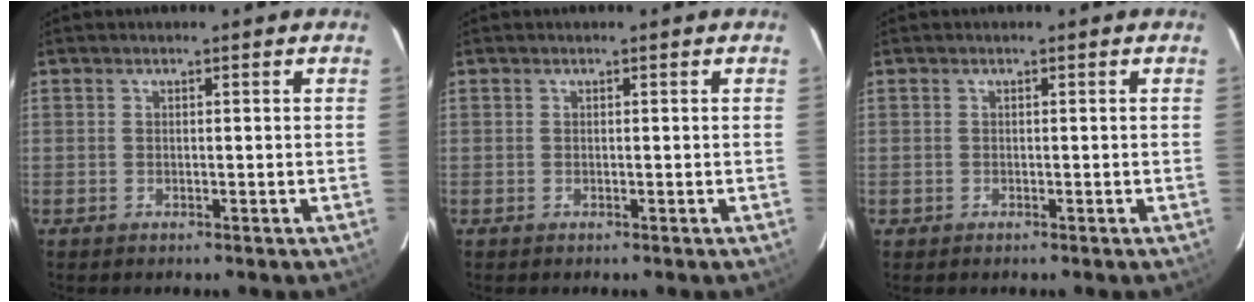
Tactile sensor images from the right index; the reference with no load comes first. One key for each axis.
{"total": 0.0}
{"total": 0.6, "fx": -0.3, "fy": 0.5, "fz": -0.1, "tx": 0.001, "ty": 0.001, "tz": -0.004}